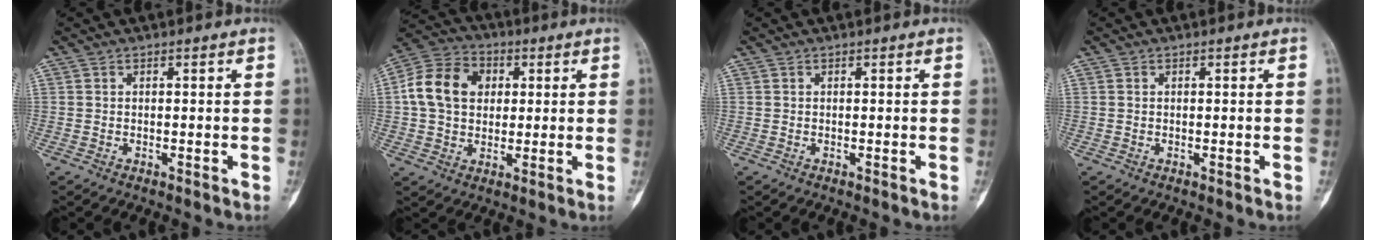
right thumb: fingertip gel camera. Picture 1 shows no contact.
{"total": 12.6, "force": [2.0, 9.7, 7.8], "torque": [-0.123, 0.016, 0.027]}
{"total": 0.0}
{"total": 0.0}